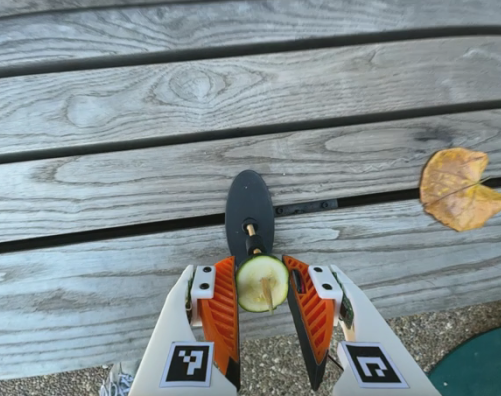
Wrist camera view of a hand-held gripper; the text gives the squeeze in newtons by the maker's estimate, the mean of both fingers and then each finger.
{"total": 9.8, "left": 9.8, "right": 9.8}